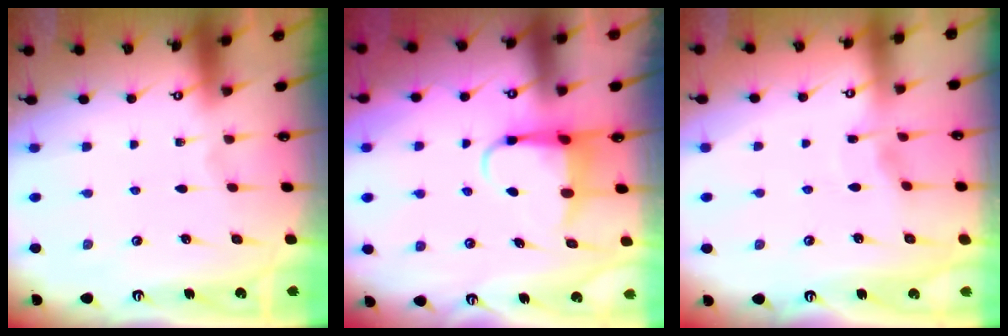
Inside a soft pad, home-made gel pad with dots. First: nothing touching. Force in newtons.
{"total": 5.1, "press": 5.0, "slide": 0.4}
{"total": 2.7, "press": 2.7, "slide": 0.3}